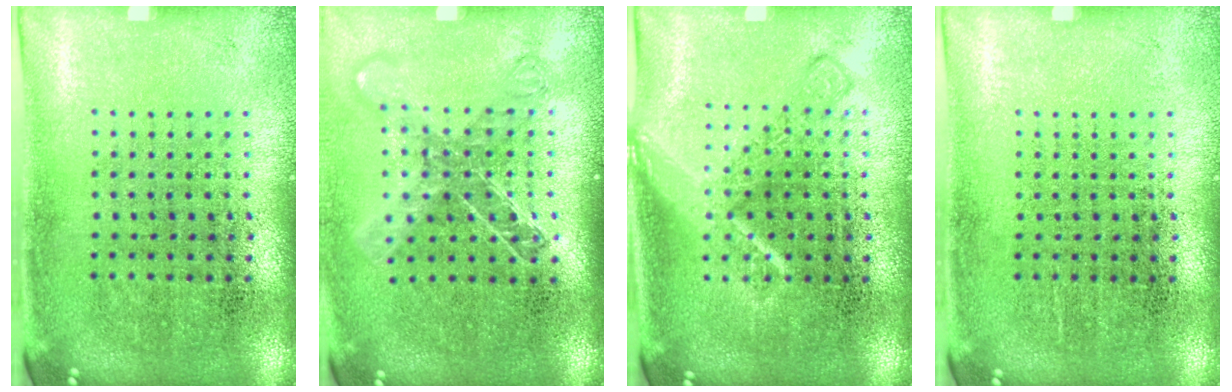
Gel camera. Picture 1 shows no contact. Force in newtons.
{"total": 1.4, "press": 1.2, "slide": 0.8}
{"total": 2.1, "press": 2.1, "slide": 0.3}
{"total": 0.0}